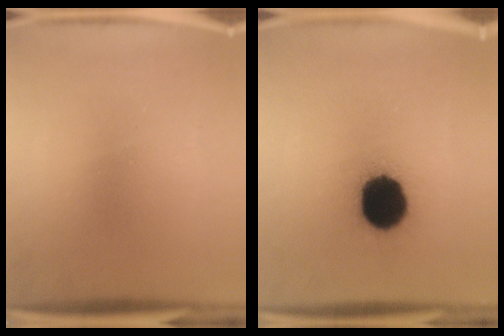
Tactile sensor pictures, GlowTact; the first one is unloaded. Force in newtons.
{"total": 16.2}